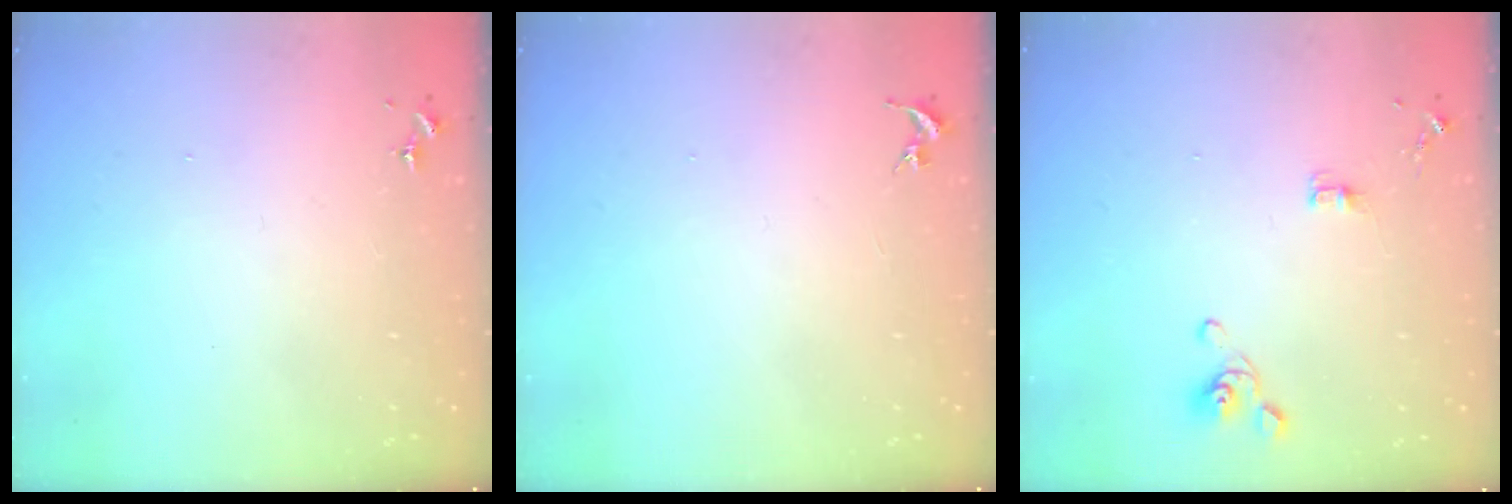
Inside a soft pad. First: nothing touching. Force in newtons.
{"total": 0.0}
{"total": 5.4, "press": 4.7, "slide": 2.7}